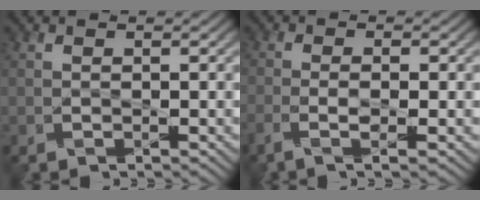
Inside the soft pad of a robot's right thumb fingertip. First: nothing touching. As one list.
[{"total": 3.6, "force": [-1.5, 0.9, 3.1], "torque": [-0.062, 0.002, -0.035]}]